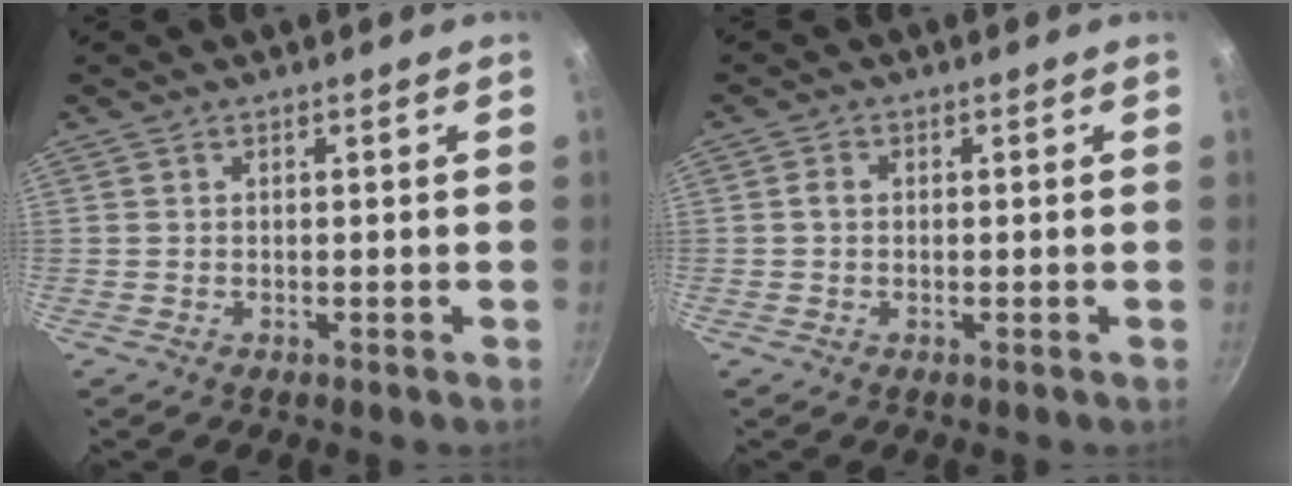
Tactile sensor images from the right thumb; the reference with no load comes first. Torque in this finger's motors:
{"motor_torque": [-0.16, 0.79, 0.27, 0.38, 0.03]}